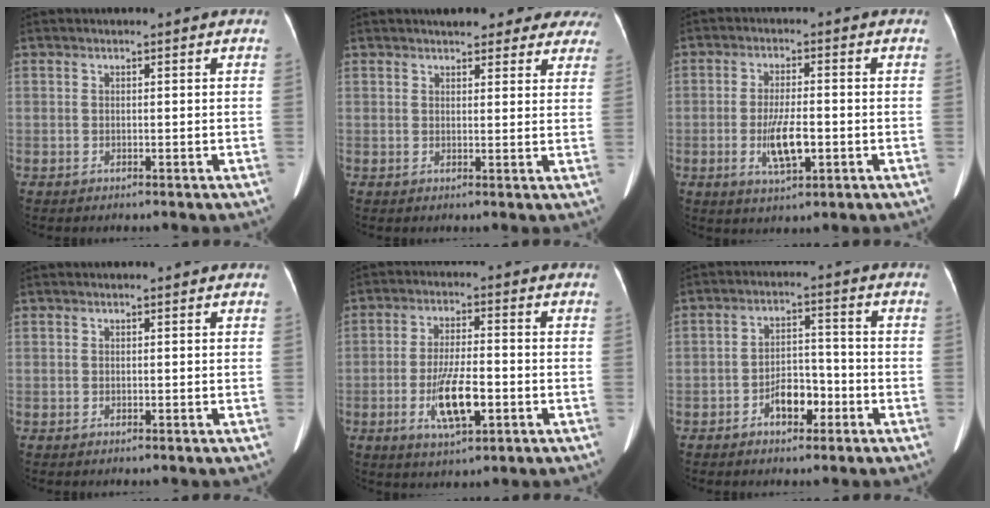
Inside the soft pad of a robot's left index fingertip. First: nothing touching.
{"total": 13.9, "force": [12.3, 4.4, 4.9], "torque": [-0.023, 0.005, 0.126]}
{"total": 6.3, "force": [-1.9, 1.6, 5.8], "torque": [-0.114, -0.008, -0.029]}
{"total": 0.0}
{"total": 8.4, "force": [-2.9, 2.1, 7.6], "torque": [-0.147, -0.007, -0.048]}
{"total": 5.5, "force": [-3.0, 2.8, 3.6], "torque": [-0.065, 0.013, -0.050]}